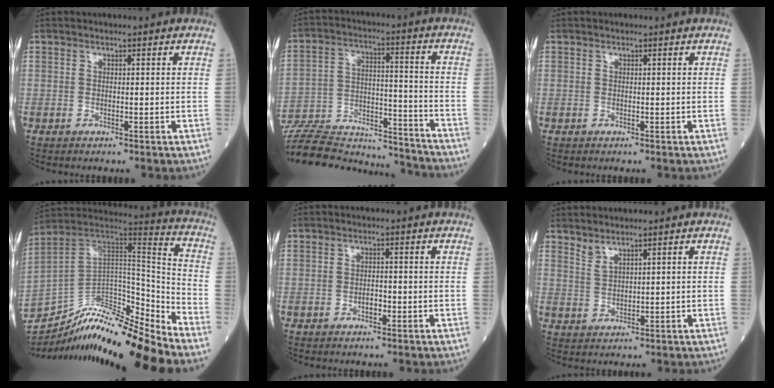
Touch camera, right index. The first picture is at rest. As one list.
[{"total": 23.2, "force": [-21.8, 4.6, 6.3], "torque": [-0.140, 0.010, -0.336]}, {"total": 0.0}, {"total": 17.7, "force": [-16.2, 0.2, 7.0], "torque": [-0.111, 0.053, -0.280]}, {"total": 1.3, "force": [-0.8, 0.6, 0.9], "torque": [-0.014, 0.003, -0.014]}, {"total": 1.9, "force": [1.8, 0.0, 0.7], "torque": [-0.016, -0.007, 0.040]}]